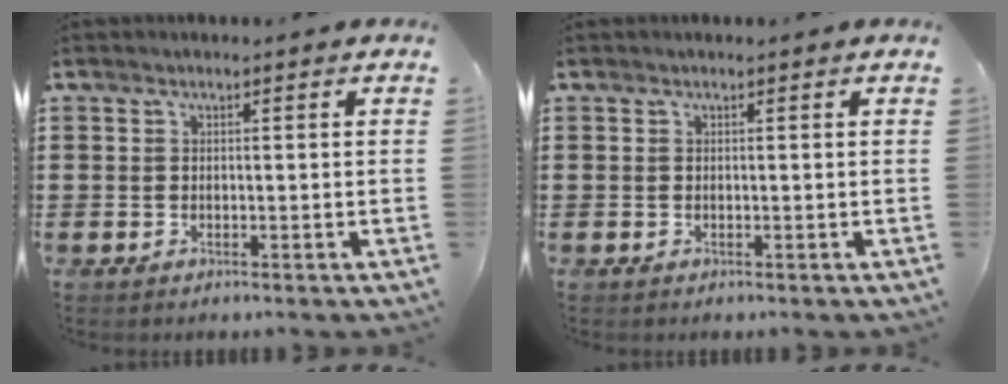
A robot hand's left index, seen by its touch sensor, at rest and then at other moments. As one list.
[{"total": 0.0}]